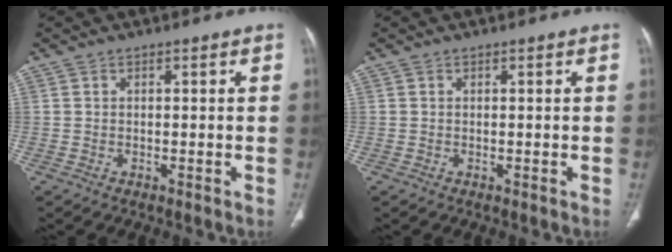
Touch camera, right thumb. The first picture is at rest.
{"total": 0.0}